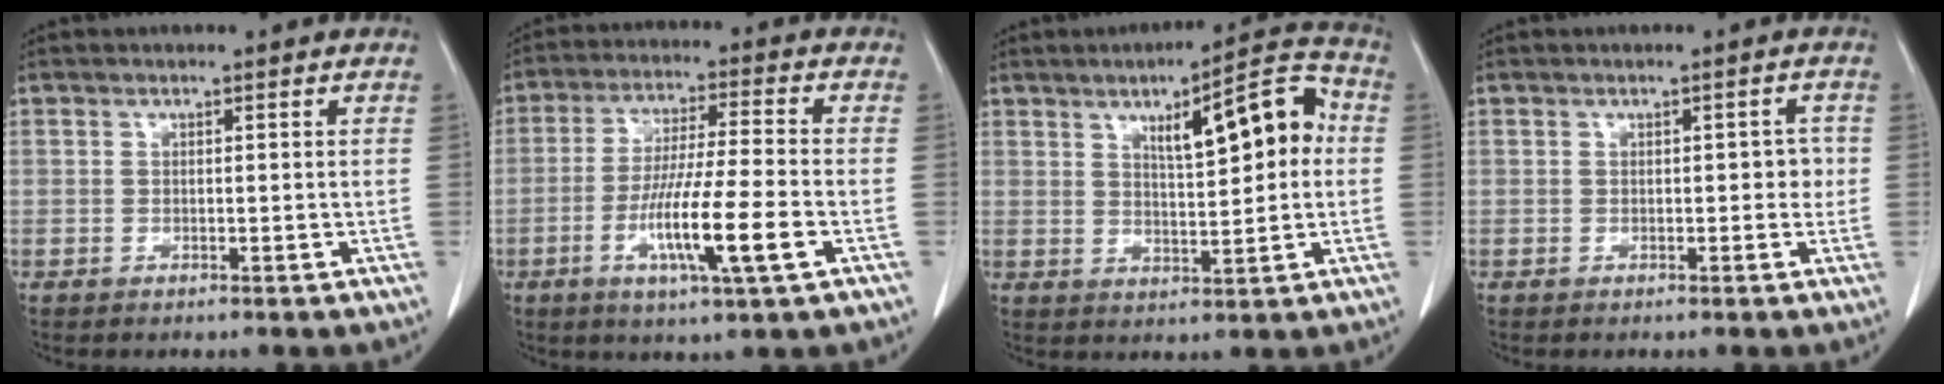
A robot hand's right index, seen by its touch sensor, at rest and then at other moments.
{"total": 11.8, "force": [-4.0, 0.2, 11.1], "torque": [-0.209, -0.016, -0.073]}
{"total": 11.4, "force": [2.7, 2.9, 10.7], "torque": [-0.150, 0.029, 0.040]}
{"total": 2.2, "force": [-0.1, 1.3, 1.7], "torque": [-0.016, 0.014, 0.000]}